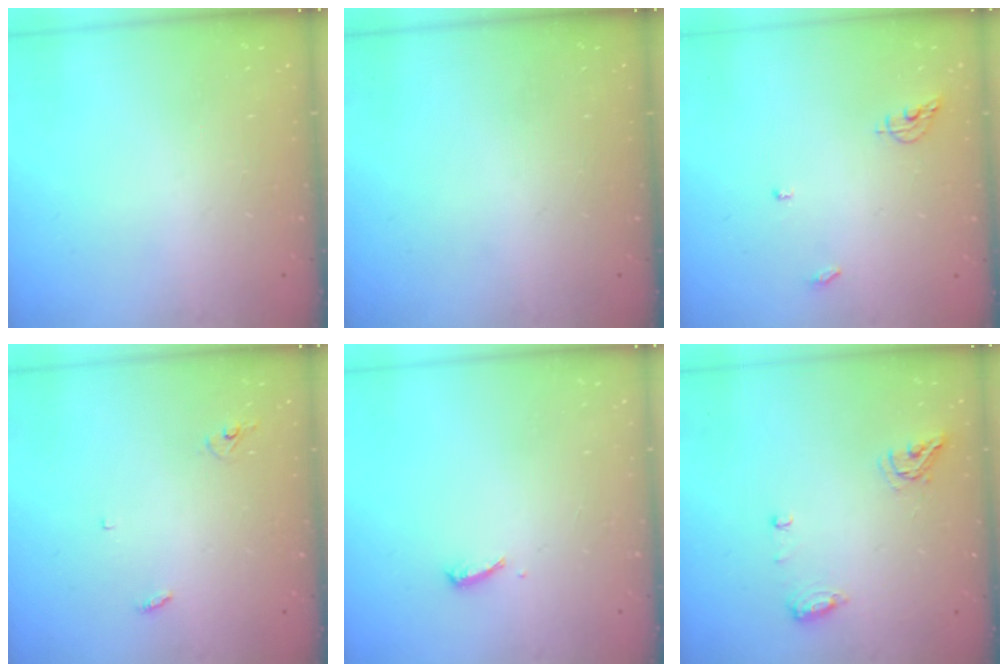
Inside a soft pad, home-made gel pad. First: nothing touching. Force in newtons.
{"total": 0.0}
{"total": 5.9, "press": 5.9, "slide": 0.2}
{"total": 2.9, "press": 2.9, "slide": 0.2}
{"total": 7.1, "press": 7.0, "slide": 0.8}
{"total": 7.4, "press": 7.4, "slide": 1.0}